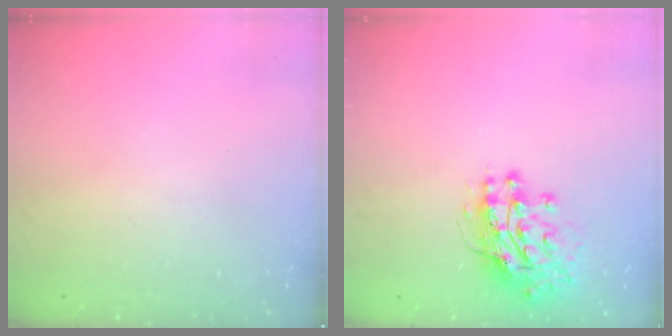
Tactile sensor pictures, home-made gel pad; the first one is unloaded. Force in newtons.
{"total": 12.8, "press": 12.7, "slide": 1.1}